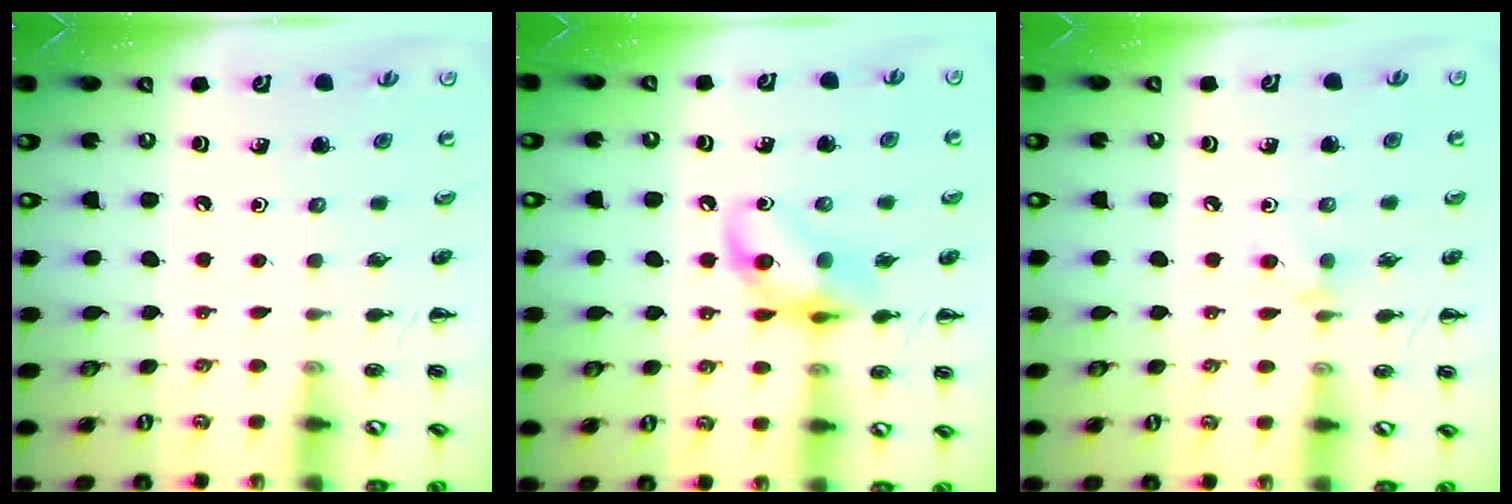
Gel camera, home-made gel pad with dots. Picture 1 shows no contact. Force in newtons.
{"total": 13.1, "press": 13.0, "slide": 2.0}
{"total": 4.5, "press": 4.2, "slide": 1.5}